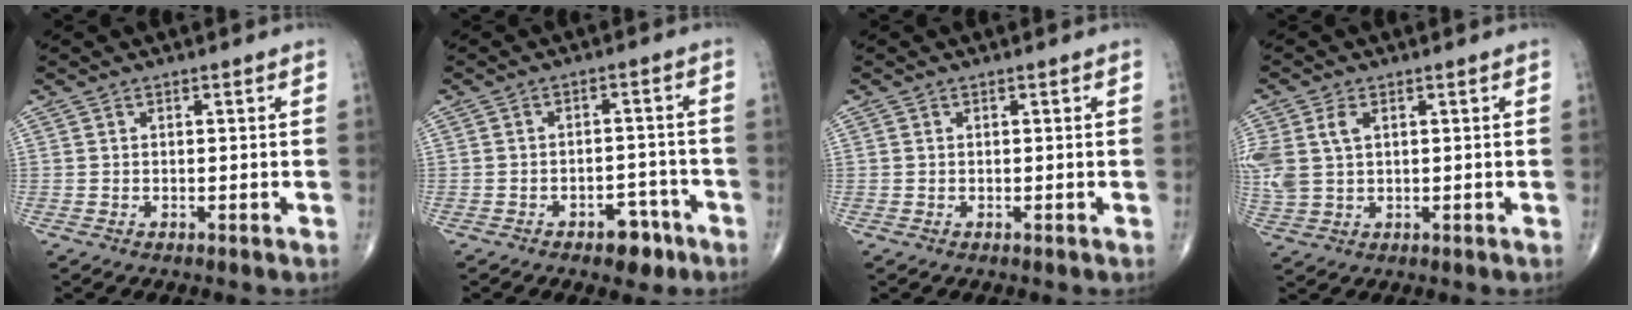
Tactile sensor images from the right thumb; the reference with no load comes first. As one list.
[{"total": 5.5, "force": [-3.5, 3.0, 3.0], "torque": [-0.018, 0.028, -0.047]}, {"total": 0.0}, {"total": 7.7, "force": [2.0, 4.9, 5.6], "torque": [-0.145, 0.009, 0.050]}]